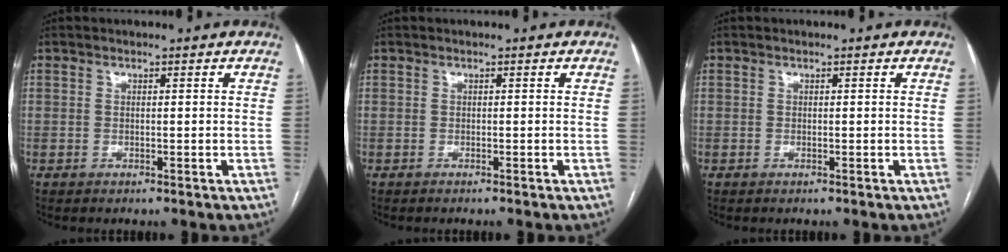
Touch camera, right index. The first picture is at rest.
{"total": 1.1, "force": [-1.0, 0.0, 0.4], "torque": [-0.005, -0.001, -0.016]}
{"total": 0.0}